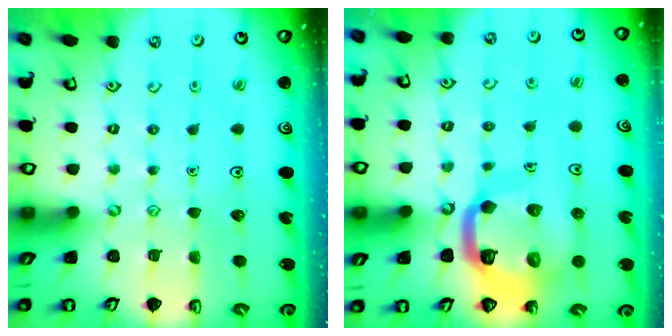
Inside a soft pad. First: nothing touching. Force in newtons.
{"total": 13.6, "press": 13.5, "slide": 1.6}